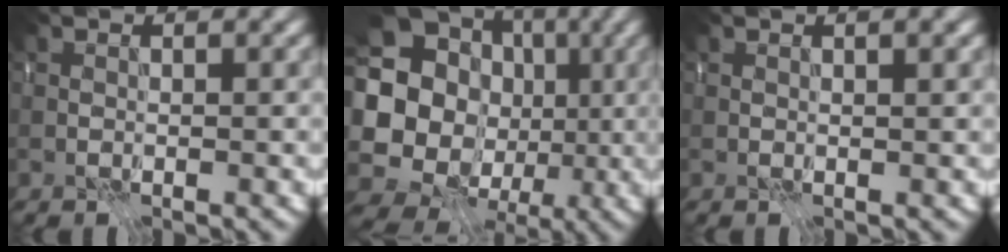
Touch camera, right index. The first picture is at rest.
{"total": 17.9, "force": [-0.2, 16.2, 7.6], "torque": [-0.173, 0.003, -0.009]}
{"total": 1.3, "force": [0.7, 0.1, 1.1], "torque": [-0.015, 0.000, 0.011]}